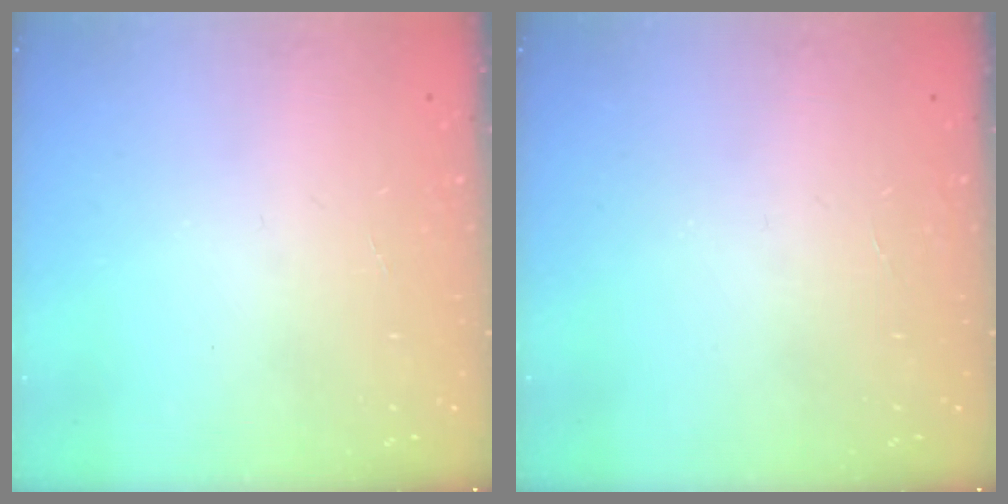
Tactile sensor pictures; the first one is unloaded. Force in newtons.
{"total": 0.0}